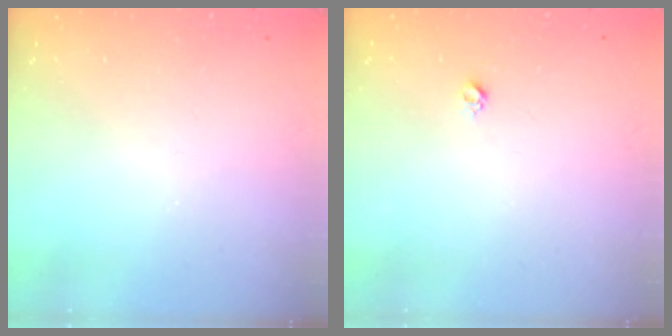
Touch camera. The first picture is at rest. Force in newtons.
{"total": 3.0, "press": 2.9, "slide": 0.4}